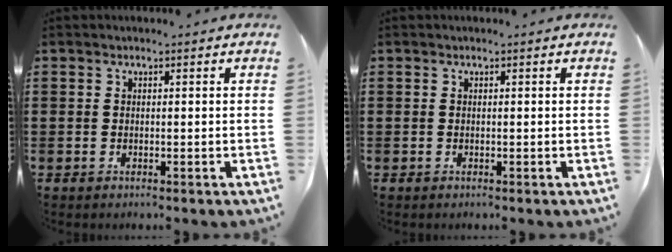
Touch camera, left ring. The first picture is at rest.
{"total": 0.0}